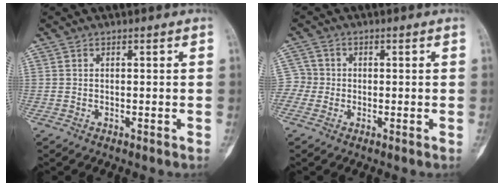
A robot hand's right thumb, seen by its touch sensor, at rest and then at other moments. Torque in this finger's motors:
{"motor_torque": [0.15, -0.15, -0.13, -0.40, -0.09]}